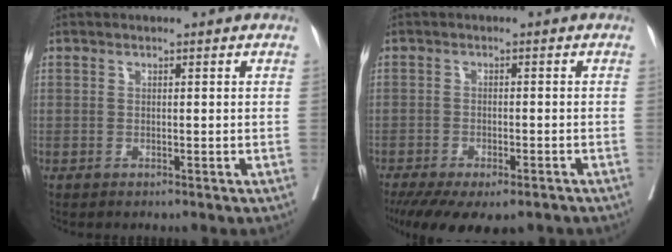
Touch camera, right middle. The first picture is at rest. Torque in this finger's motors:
{"motor_torque": [1.17, -0.97, 0.25, 0.06]}